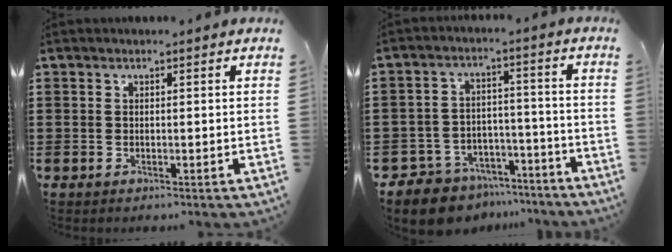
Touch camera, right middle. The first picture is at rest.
{"total": 7.5, "force": [-7.1, 2.3, 0.5], "torque": [-0.016, 0.027, -0.142]}